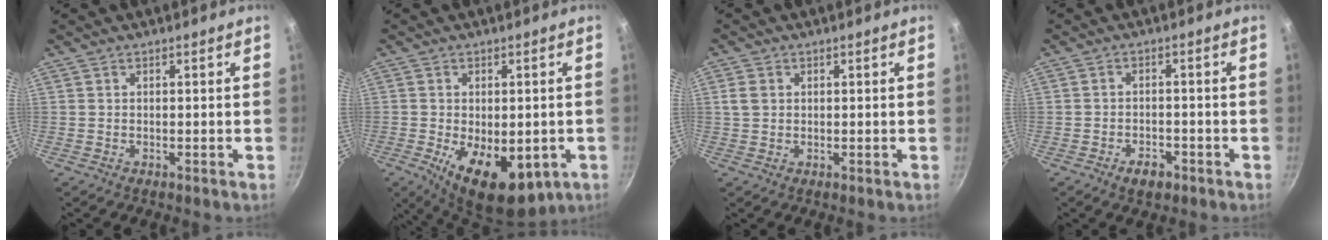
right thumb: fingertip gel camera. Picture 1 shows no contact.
{"total": 14.6, "force": [-4.4, 7.6, 11.6], "torque": [-0.150, -0.012, -0.047]}
{"total": 2.7, "force": [0.6, 2.1, 1.6], "torque": [-0.024, 0.005, 0.013]}
{"total": 4.0, "force": [-2.4, 2.3, 2.2], "torque": [-0.029, 0.019, -0.035]}